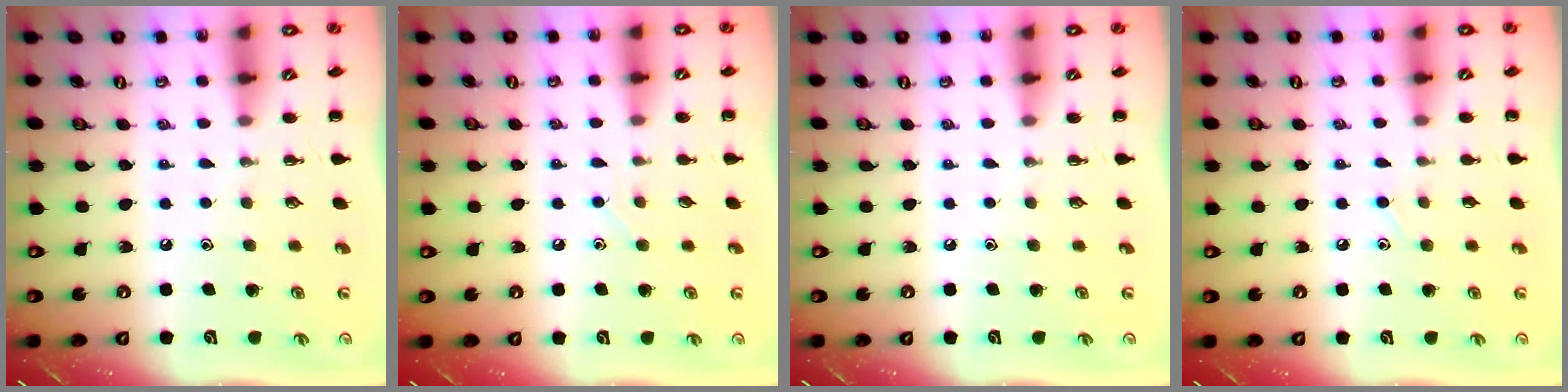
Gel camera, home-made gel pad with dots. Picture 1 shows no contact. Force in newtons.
{"total": 3.0, "press": 2.8, "slide": 1.0}
{"total": 0.0}
{"total": 5.4, "press": 5.0, "slide": 1.9}